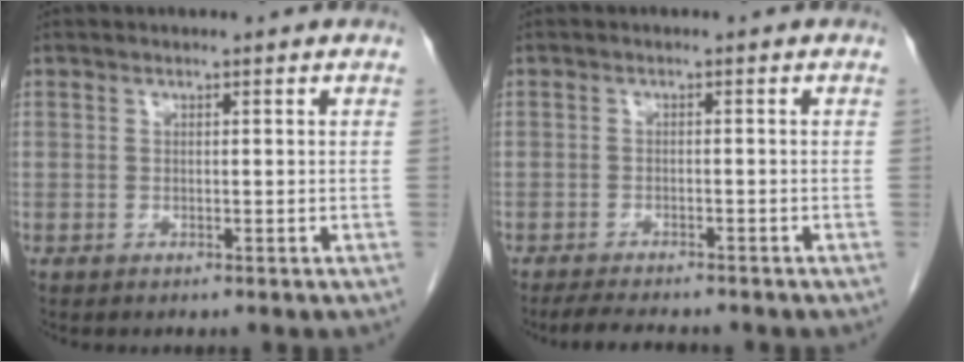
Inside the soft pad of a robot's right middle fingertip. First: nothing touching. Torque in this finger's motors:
{"motor_torque": [0.07, -0.02, 0.00, 0.00]}